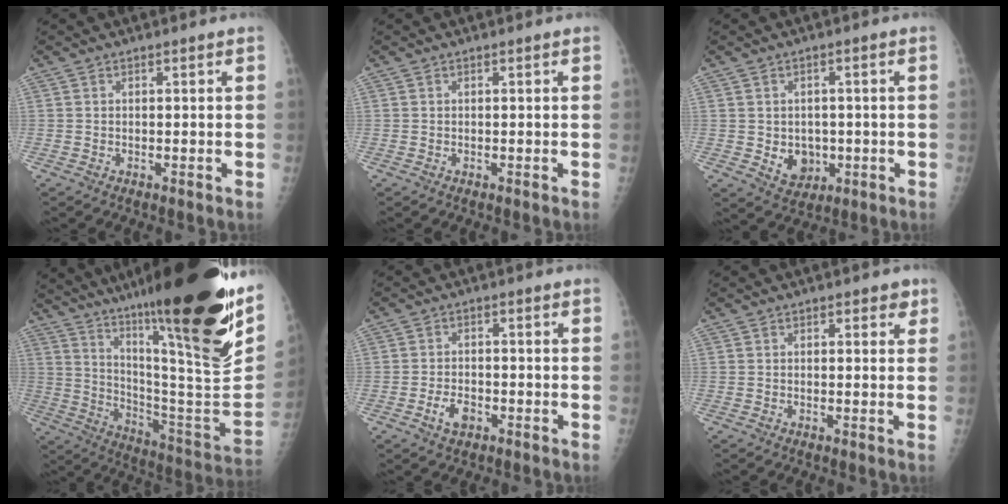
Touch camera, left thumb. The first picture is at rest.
{"total": 0.0}
{"total": 6.2, "force": [-1.0, 5.1, 3.4], "torque": [-0.022, 0.000, -0.002]}
{"total": 34.7, "force": [22.3, 4.3, 26.2], "torque": [-0.351, -0.089, 0.345]}
{"total": 3.9, "force": [-1.9, 2.4, 2.5], "torque": [-0.039, 0.013, -0.034]}
{"total": 2.3, "force": [1.1, 1.4, 1.4], "torque": [0.001, -0.001, 0.009]}